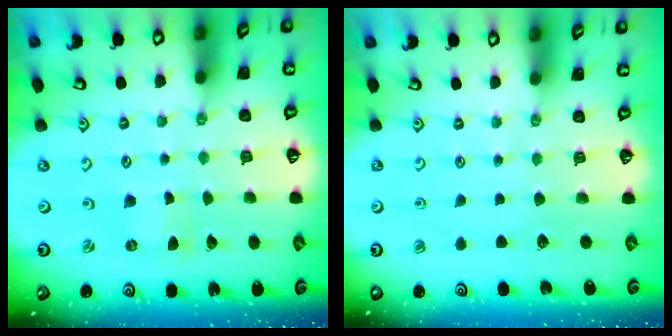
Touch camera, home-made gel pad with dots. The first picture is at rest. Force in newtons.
{"total": 0.0}